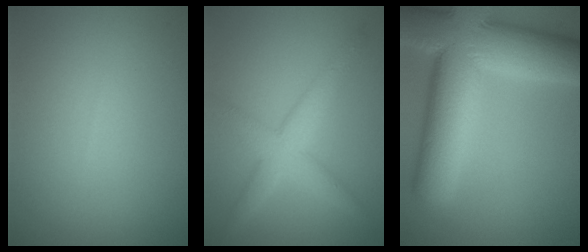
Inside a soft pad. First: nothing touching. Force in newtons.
{"total": 4.1, "press": 4.1, "slide": 0.1}
{"total": 14.2, "press": 14.2, "slide": 1.0}